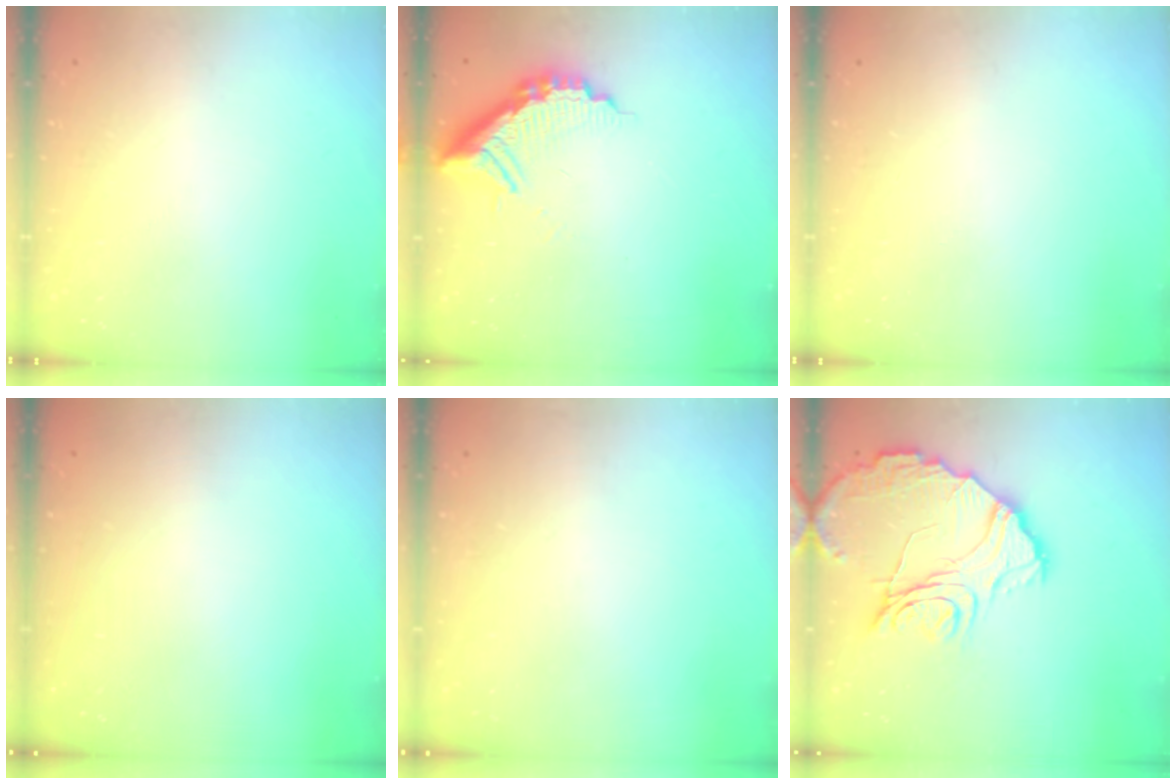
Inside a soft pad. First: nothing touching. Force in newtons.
{"total": 12.1, "press": 12.1, "slide": 0.6}
{"total": 0.0}
{"total": 3.0, "press": 3.0, "slide": 0.1}
{"total": 3.2, "press": 3.2, "slide": 0.1}
{"total": 16.0, "press": 15.9, "slide": 1.4}